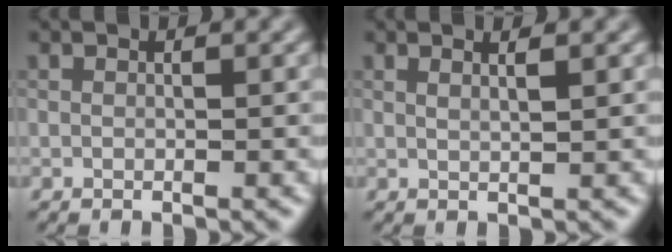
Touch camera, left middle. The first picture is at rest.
{"total": 1.2, "force": [0.6, 0.4, 0.9], "torque": [-0.006, 0.011, 0.001]}